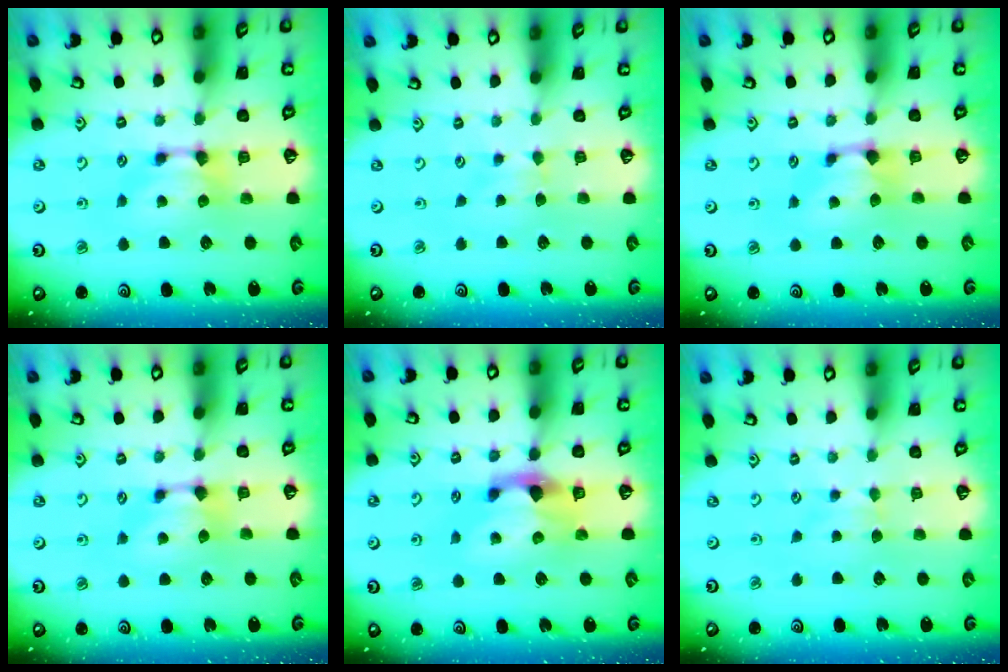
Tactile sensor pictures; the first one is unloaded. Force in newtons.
{"total": 2.6, "press": 2.6, "slide": 0.4}
{"total": 0.9, "press": 0.2, "slide": 0.8}
{"total": 0.8, "press": 0.5, "slide": 0.6}
{"total": 3.1, "press": 2.8, "slide": 1.3}
{"total": 2.2, "press": 2.2, "slide": 0.5}